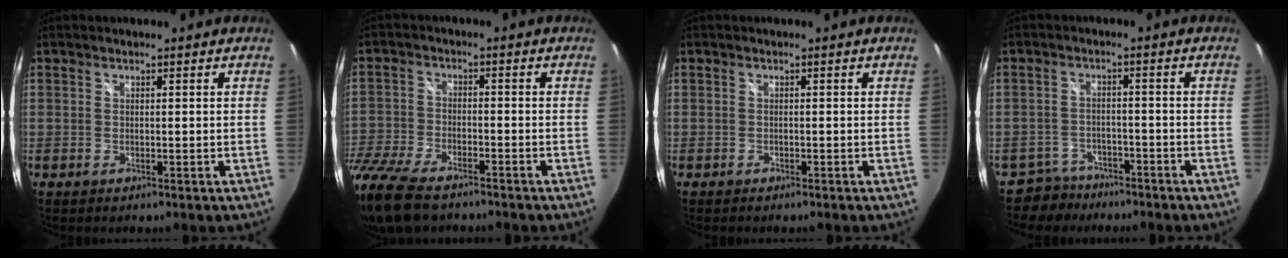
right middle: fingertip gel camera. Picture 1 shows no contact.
{"total": 16.9, "force": [-13.1, 6.6, 8.6], "torque": [-0.219, -0.036, -0.243]}
{"total": 0.9, "force": [-0.8, 0.3, 0.2], "torque": [-0.008, -0.003, -0.014]}
{"total": 5.2, "force": [-4.2, 3.1, -0.2], "torque": [-0.013, 0.012, -0.071]}